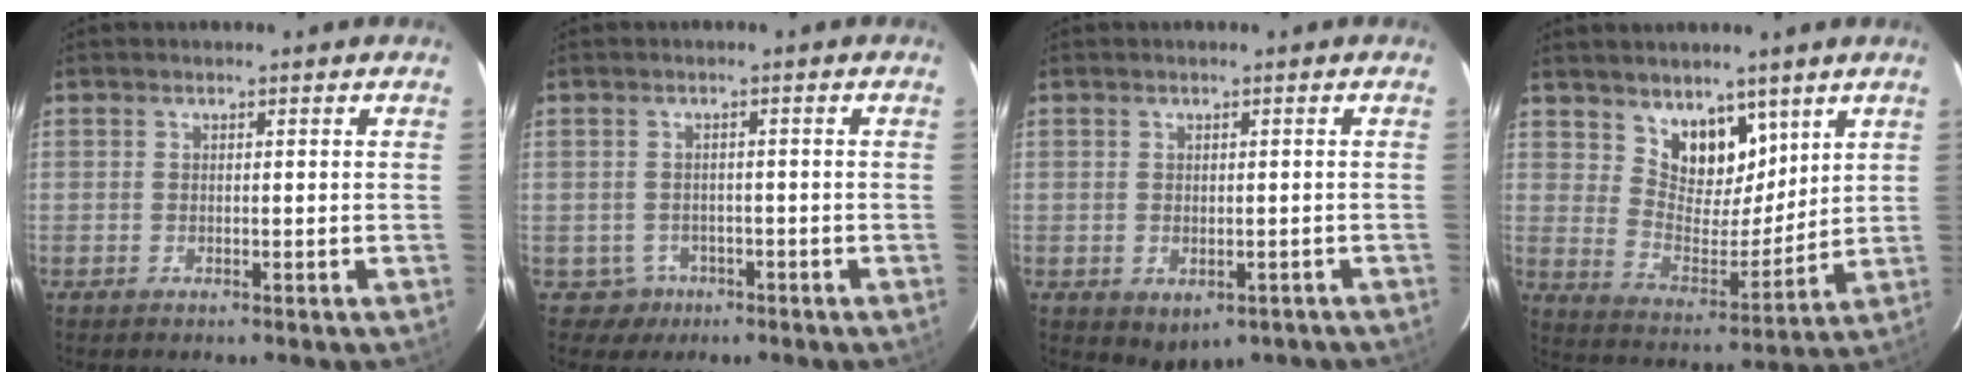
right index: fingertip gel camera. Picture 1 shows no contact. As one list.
[{"total": 3.3, "force": [-1.6, 2.9, 0.0], "torque": [-0.011, 0.009, -0.018]}, {"total": 4.3, "force": [-1.5, 3.3, 2.2], "torque": [-0.031, 0.002, -0.004]}, {"total": 10.5, "force": [7.0, 6.1, 4.9], "torque": [-0.075, -0.009, 0.132]}]